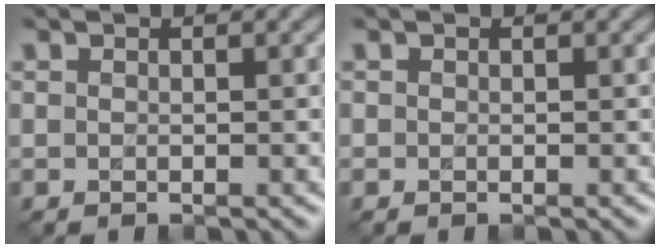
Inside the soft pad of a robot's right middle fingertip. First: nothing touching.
{"total": 0.0}